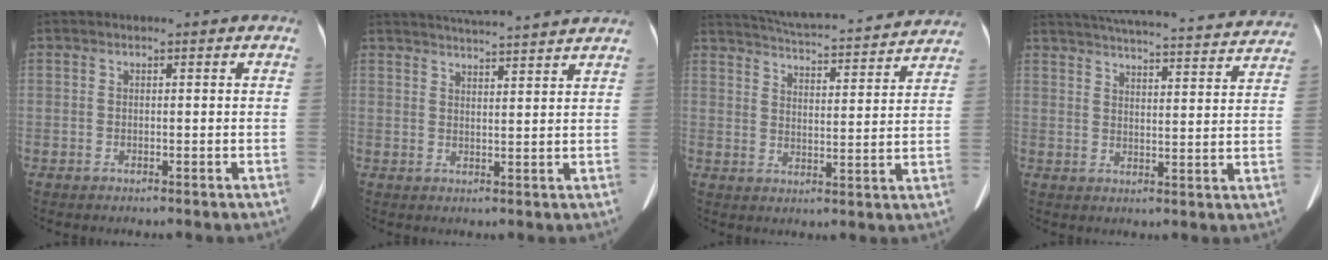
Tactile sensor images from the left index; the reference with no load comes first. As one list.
[{"total": 11.8, "force": [11.0, -0.3, 4.3], "torque": [-0.071, 0.018, 0.141]}, {"total": 22.1, "force": [20.6, 2.7, 7.6], "torque": [-0.127, 0.000, 0.271]}, {"total": 29.3, "force": [27.3, 3.9, 9.9], "torque": [-0.169, -0.030, 0.334]}]